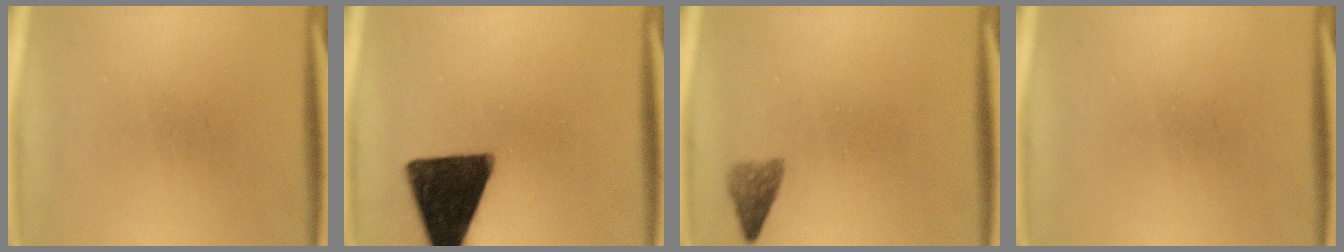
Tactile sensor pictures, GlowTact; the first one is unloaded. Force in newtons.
{"total": 16.5}
{"total": 2.3}
{"total": 0.0}